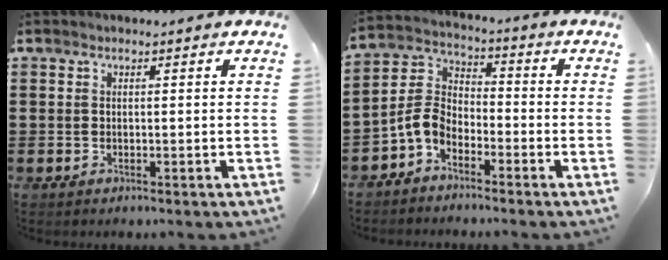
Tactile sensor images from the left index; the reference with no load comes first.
{"total": 5.5, "force": [-3.9, 2.9, 2.6], "torque": [-0.087, -0.009, -0.089]}